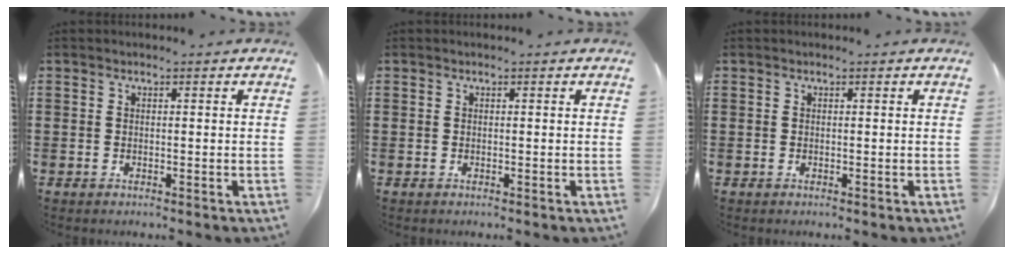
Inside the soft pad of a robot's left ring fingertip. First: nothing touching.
{"total": 0.0}
{"total": 0.0}